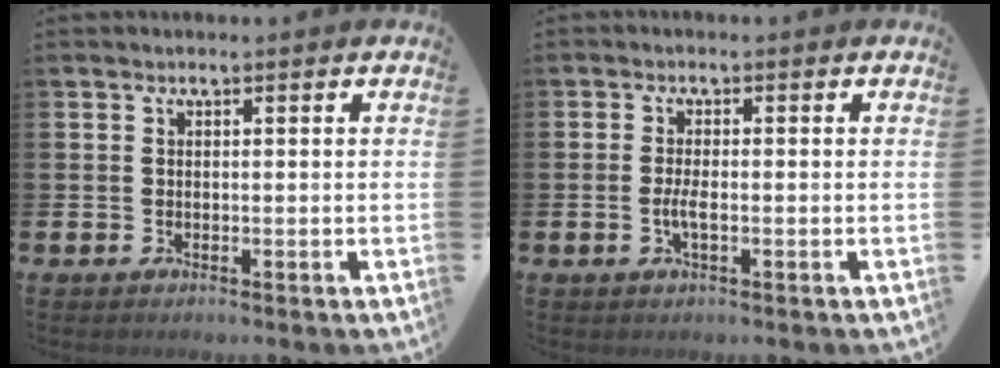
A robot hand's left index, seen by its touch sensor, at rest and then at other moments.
{"total": 2.2, "force": [-0.5, 0.6, 2.1], "torque": [-0.042, 0.003, -0.009]}